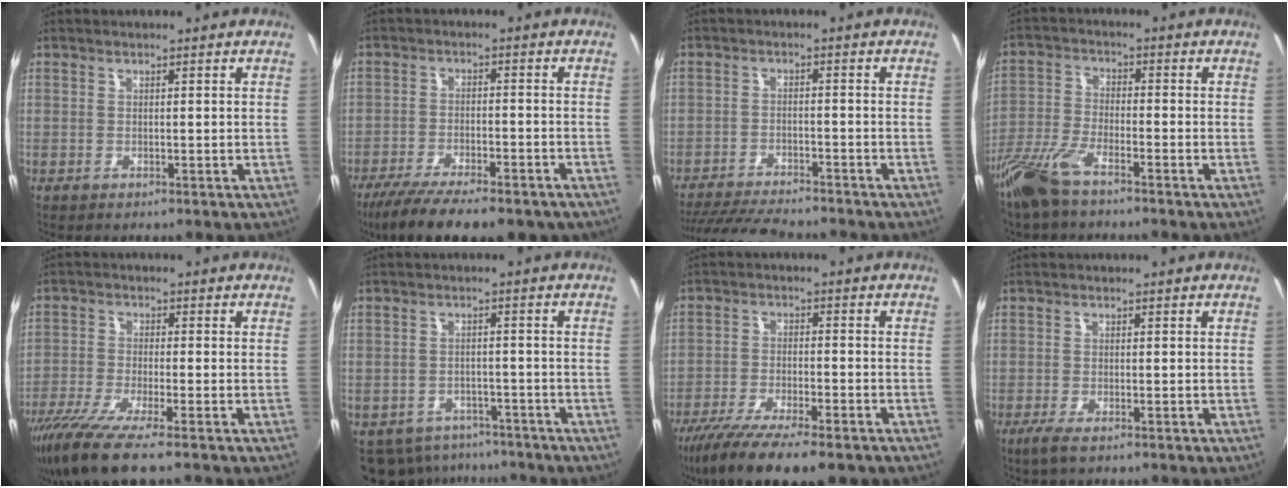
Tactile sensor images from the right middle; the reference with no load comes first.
{"total": 17.3, "force": [-13.4, 5.0, 9.7], "torque": [-0.187, -0.042, -0.196]}
{"total": 12.4, "force": [-11.2, 1.8, 5.0], "torque": [-0.120, -0.016, -0.184]}
{"total": 9.4, "force": [-6.9, 2.4, 5.9], "torque": [-0.134, -0.017, -0.143]}
{"total": 9.7, "force": [-7.2, 0.2, 6.5], "torque": [-0.149, -0.039, -0.132]}
{"total": 10.2, "force": [-7.6, 6.0, 3.2], "torque": [-0.086, -0.005, -0.099]}
{"total": 15.3, "force": [-11.9, 3.0, 9.2], "torque": [-0.187, -0.048, -0.197]}
{"total": 4.0, "force": [-2.5, 0.2, 3.1], "torque": [-0.073, -0.014, -0.049]}